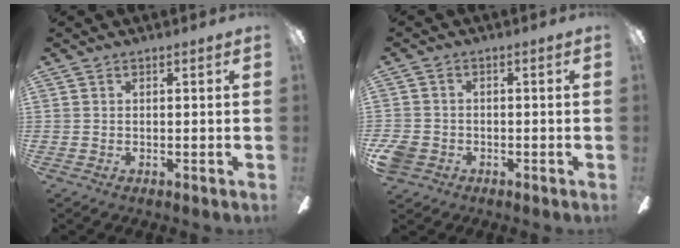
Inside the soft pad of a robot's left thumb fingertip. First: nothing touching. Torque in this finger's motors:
{"motor_torque": [-0.05, 0.32, -0.06, 0.05, 0.01]}